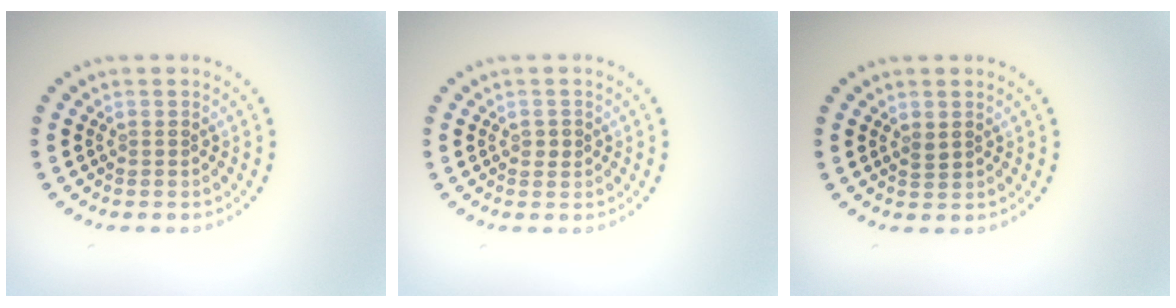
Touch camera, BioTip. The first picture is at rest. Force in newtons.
{"total": 0.9, "press": 0.9, "slide": 0.0}
{"total": 0.9, "press": 0.8, "slide": 0.3}